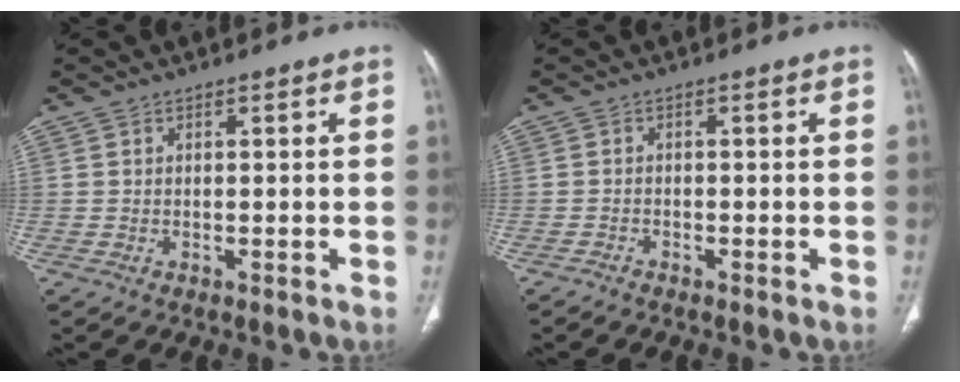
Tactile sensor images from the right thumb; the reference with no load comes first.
{"total": 0.8, "force": [-0.8, 0.2, 0.0], "torque": [-0.002, 0.000, -0.020]}